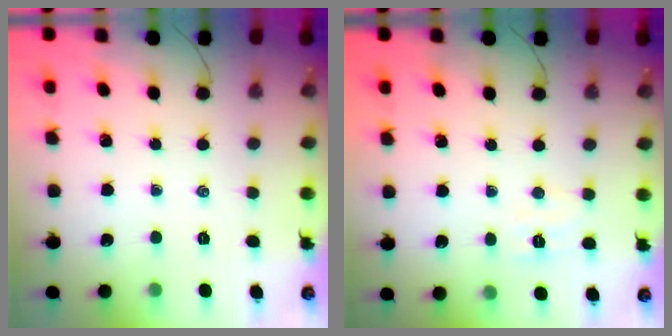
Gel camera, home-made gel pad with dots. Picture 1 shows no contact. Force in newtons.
{"total": 4.6, "press": 4.5, "slide": 1.0}